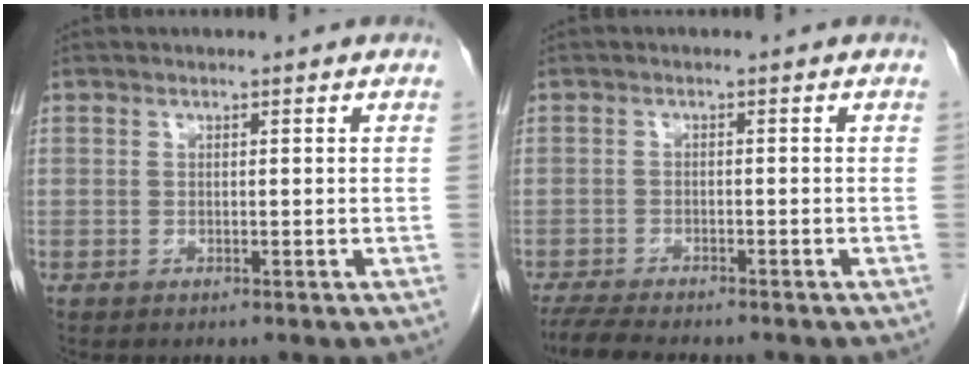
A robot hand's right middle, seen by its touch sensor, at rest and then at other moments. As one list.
[{"total": 6.7, "force": [-5.8, 0.9, 3.2], "torque": [-0.054, -0.017, -0.094]}]